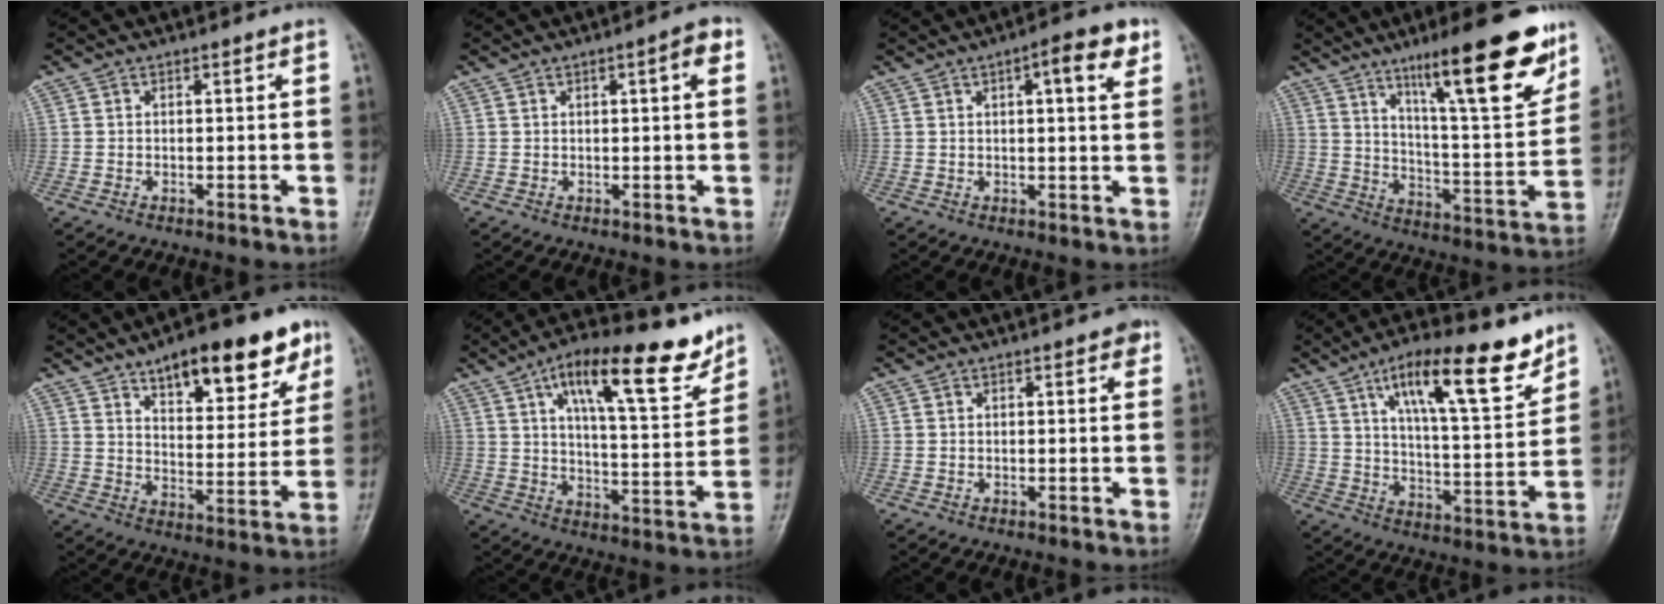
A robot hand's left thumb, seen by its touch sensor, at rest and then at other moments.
{"total": 3.5, "force": [1.2, 0.7, 3.2], "torque": [-0.042, 0.004, 0.015]}
{"total": 7.0, "force": [3.1, 1.9, 6.0], "torque": [-0.073, -0.004, 0.037]}
{"total": 22.1, "force": [13.4, 4.4, 16.9], "torque": [-0.218, -0.062, 0.212]}
{"total": 18.2, "force": [10.8, 7.2, 12.7], "torque": [-0.132, -0.042, 0.158]}
{"total": 18.6, "force": [11.0, 6.1, 13.7], "torque": [-0.175, -0.043, 0.174]}
{"total": 1.7, "force": [0.8, 0.8, 1.2], "torque": [-0.006, 0.000, 0.007]}
{"total": 17.6, "force": [10.7, 5.1, 13.1], "torque": [-0.176, -0.052, 0.177]}